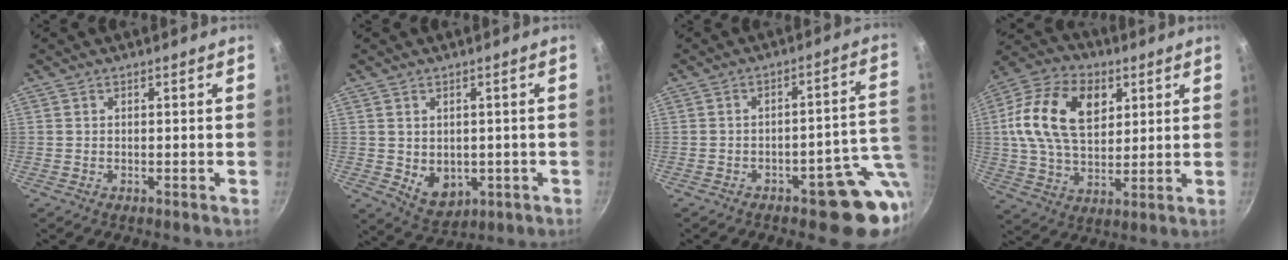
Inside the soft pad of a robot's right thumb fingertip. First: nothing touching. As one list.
[{"total": 6.4, "force": [-0.5, 4.9, 4.1], "torque": [-0.044, -0.009, 0.010]}, {"total": 12.2, "force": [-3.6, 5.5, 10.2], "torque": [-0.057, 0.034, -0.040]}, {"total": 18.0, "force": [4.9, 11.8, 12.7], "torque": [-0.214, 0.001, 0.077]}]